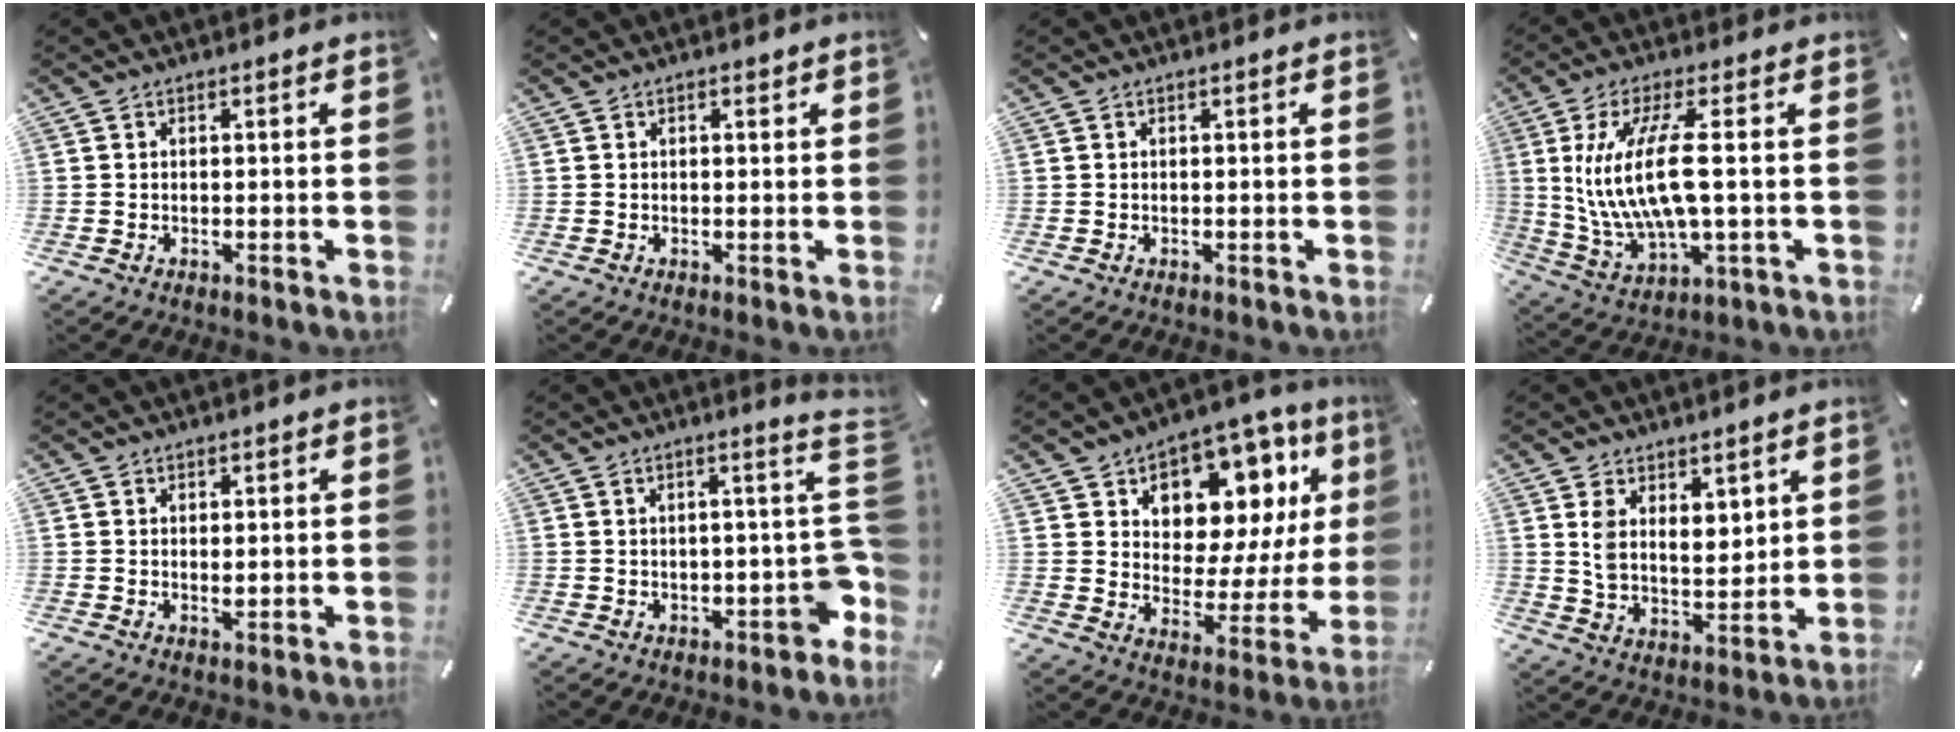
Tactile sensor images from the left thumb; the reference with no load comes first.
{"total": 0.6, "force": [0.1, 0.4, 0.5], "torque": [-0.002, -0.001, 0.000]}
{"total": 0.0}
{"total": 15.5, "force": [1.7, 4.6, 14.7], "torque": [-0.324, -0.020, 0.020]}
{"total": 1.5, "force": [0.3, 1.0, 1.1], "torque": [-0.016, -0.002, 0.004]}
{"total": 9.4, "force": [-0.6, 2.3, 9.1], "torque": [-0.112, -0.012, -0.003]}
{"total": 12.6, "force": [7.7, 8.4, 5.4], "torque": [-0.078, -0.073, 0.134]}
{"total": 7.5, "force": [4.6, 4.8, 3.5], "torque": [-0.071, -0.020, 0.086]}